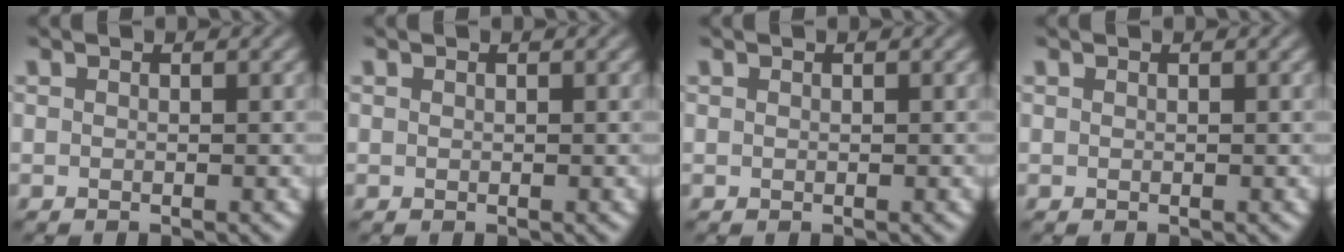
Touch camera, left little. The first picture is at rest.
{"total": 0.0}
{"total": 0.0}
{"total": 0.0}